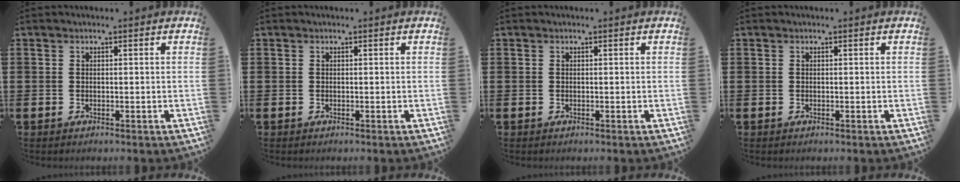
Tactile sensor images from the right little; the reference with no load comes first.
{"total": 0.0}
{"total": 0.0}
{"total": 0.0}